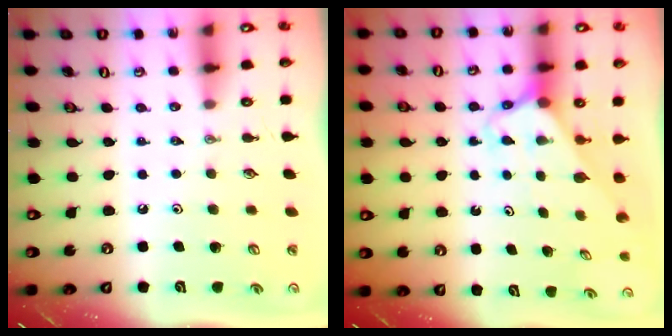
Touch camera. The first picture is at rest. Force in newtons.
{"total": 2.7, "press": 2.7, "slide": 0.1}